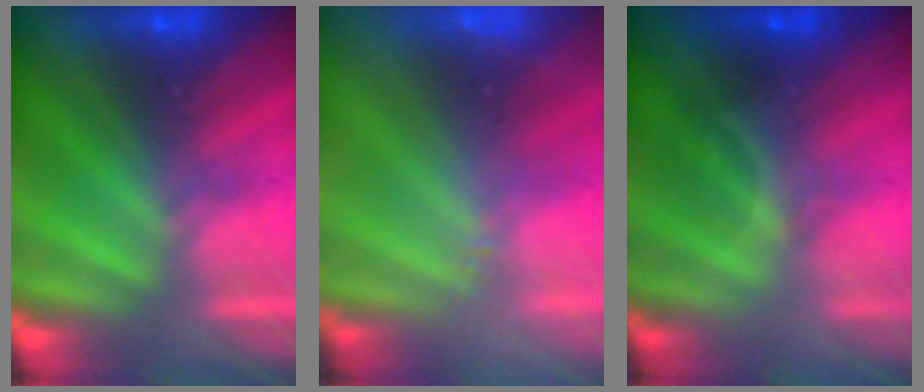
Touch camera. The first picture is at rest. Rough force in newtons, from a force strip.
{"total": 2.4}
{"total": 1.4}